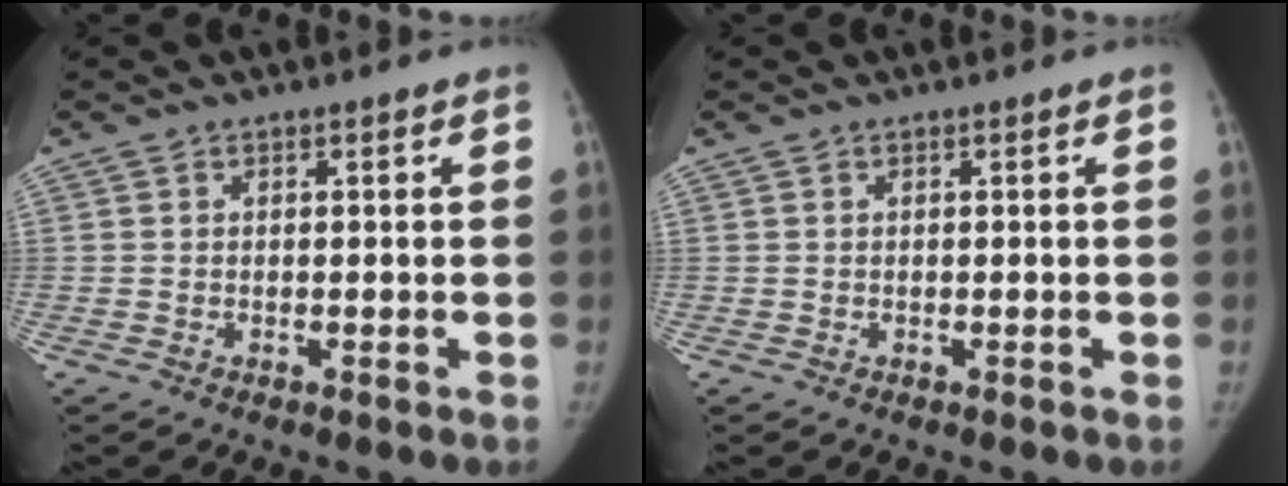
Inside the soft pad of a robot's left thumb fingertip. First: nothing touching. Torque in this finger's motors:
{"motor_torque": [-0.05, 0.03, 0.16, -0.12, -0.01]}